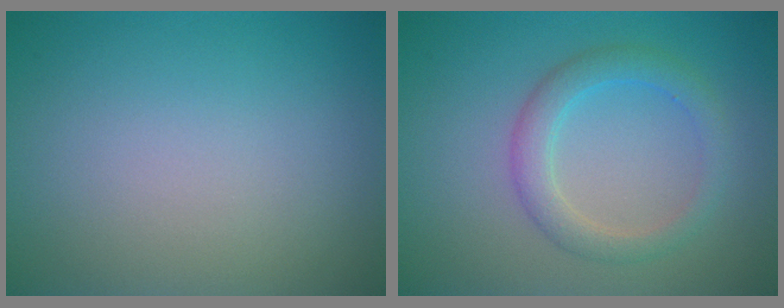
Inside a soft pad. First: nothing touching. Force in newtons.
{"total": 2.9, "press": 2.9, "slide": 0.1}